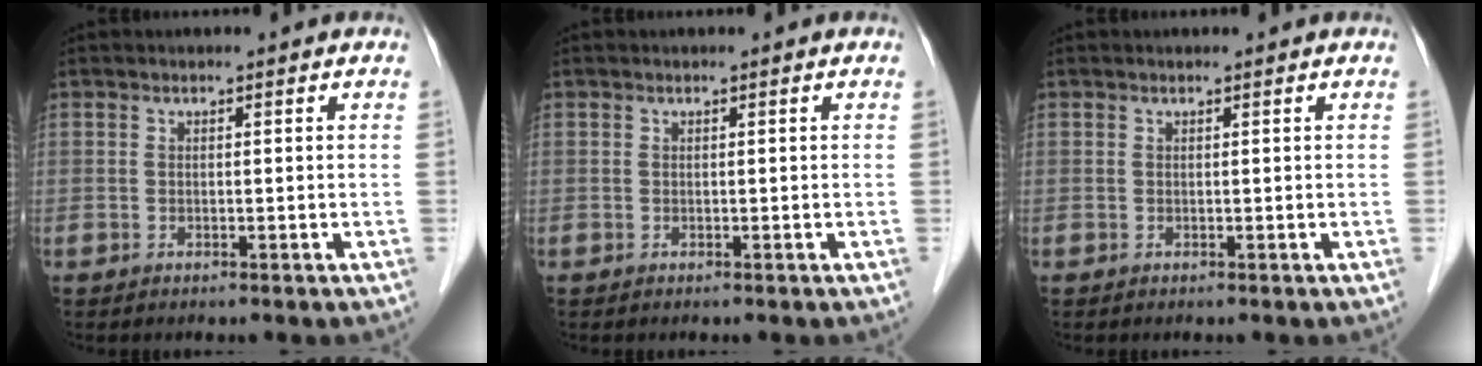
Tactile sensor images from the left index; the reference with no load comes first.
{"total": 0.0}
{"total": 0.0}